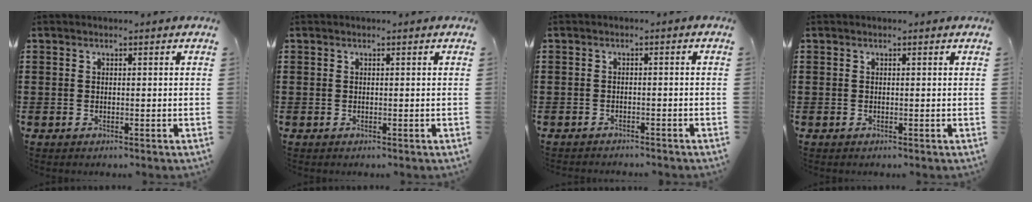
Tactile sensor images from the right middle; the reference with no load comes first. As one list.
[{"total": 0.0}, {"total": 1.0, "force": [-1.0, -0.1, 0.0], "torque": [-0.003, -0.001, -0.021]}, {"total": 0.0}]